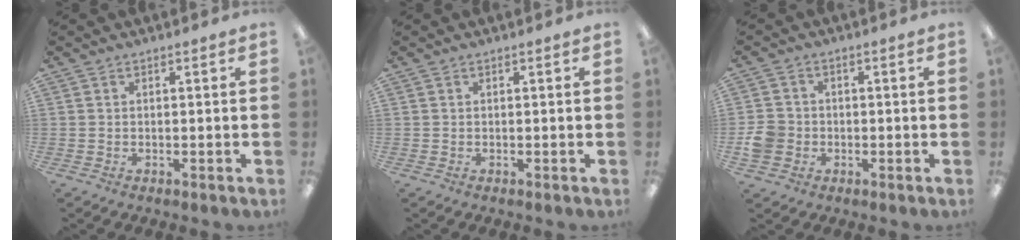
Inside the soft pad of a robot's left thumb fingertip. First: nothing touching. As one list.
[{"total": 0.0}, {"total": 5.5, "force": [-1.1, 4.9, 2.1], "torque": [-0.036, 0.013, -0.019]}]